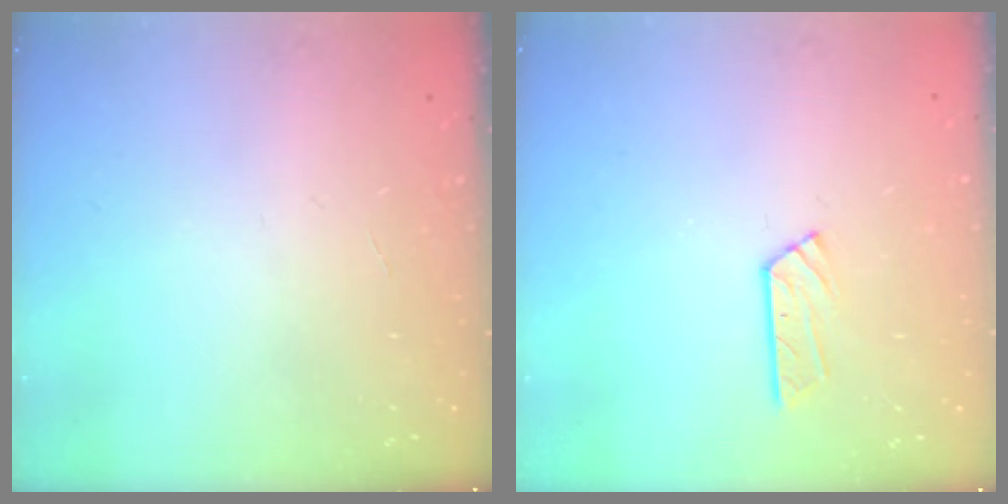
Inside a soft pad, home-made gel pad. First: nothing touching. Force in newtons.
{"total": 3.4, "press": 3.4, "slide": 0.3}